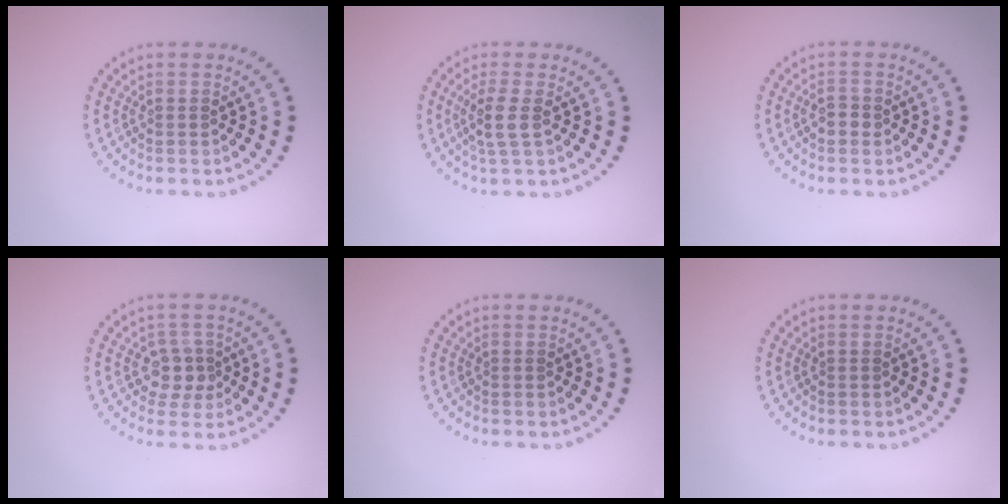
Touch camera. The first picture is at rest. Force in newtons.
{"total": 2.3, "press": 2.0, "slide": 1.1}
{"total": 1.3, "press": 1.3, "slide": 0.1}
{"total": 2.4, "press": 2.2, "slide": 1.1}
{"total": 0.0}
{"total": 0.0}